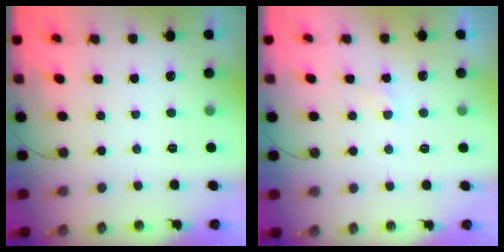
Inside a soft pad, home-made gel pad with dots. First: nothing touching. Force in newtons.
{"total": 2.7, "press": 2.6, "slide": 0.4}